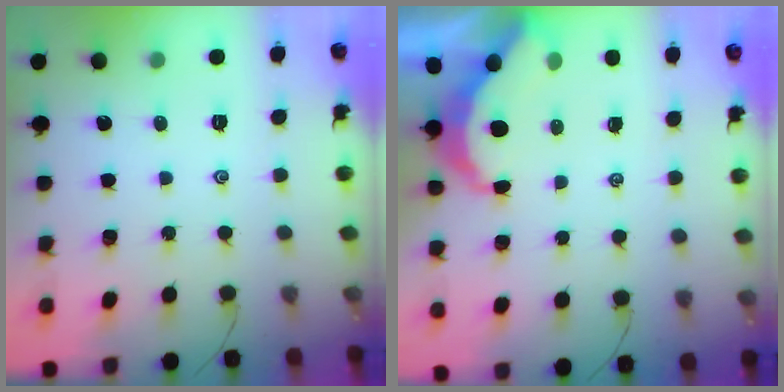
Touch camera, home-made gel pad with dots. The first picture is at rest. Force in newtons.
{"total": 4.4, "press": 4.4, "slide": 0.5}